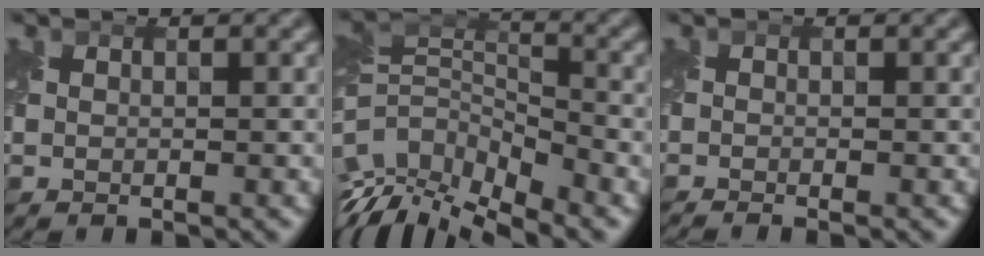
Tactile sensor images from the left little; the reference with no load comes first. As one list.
[{"total": 12.1, "force": [-8.5, 5.2, 6.8], "torque": [-0.144, -0.007, -0.142]}, {"total": 1.5, "force": [-1.4, 0.1, 0.6], "torque": [-0.008, -0.013, -0.028]}]